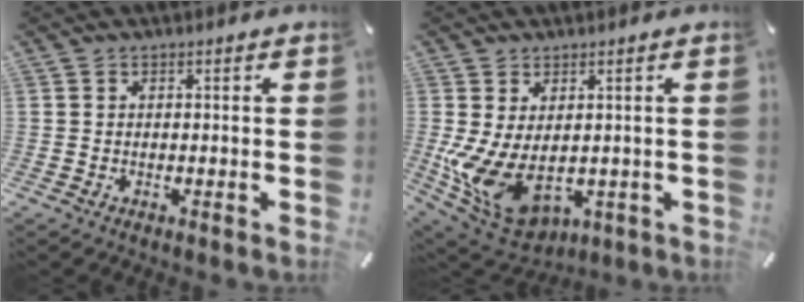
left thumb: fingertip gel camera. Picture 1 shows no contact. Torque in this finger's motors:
{"motor_torque": [2.02, 2.28, 1.32, -0.29, 0.54]}